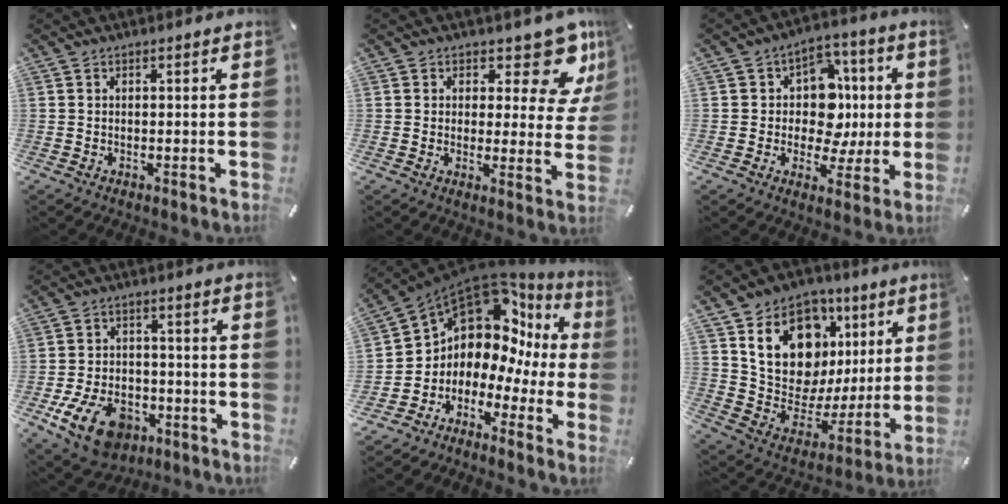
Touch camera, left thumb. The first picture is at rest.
{"total": 11.1, "force": [7.5, 5.3, 6.1], "torque": [-0.071, -0.056, 0.129]}
{"total": 12.1, "force": [0.4, 10.4, 6.1], "torque": [-0.077, -0.001, 0.015]}
{"total": 13.4, "force": [-6.7, 8.4, 8.0], "torque": [-0.161, 0.042, -0.115]}
{"total": 9.6, "force": [6.0, 6.5, 3.7], "torque": [-0.071, -0.076, 0.102]}
{"total": 18.8, "force": [8.3, 14.2, 9.0], "torque": [-0.134, -0.048, 0.162]}